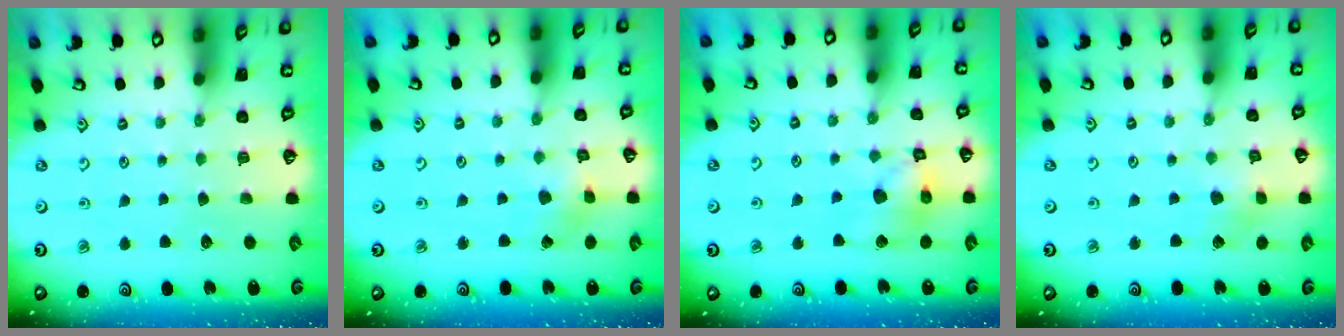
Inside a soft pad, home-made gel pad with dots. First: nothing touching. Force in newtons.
{"total": 2.7, "press": 2.7, "slide": 0.2}
{"total": 12.8, "press": 12.7, "slide": 1.8}
{"total": 3.7, "press": 3.6, "slide": 0.5}